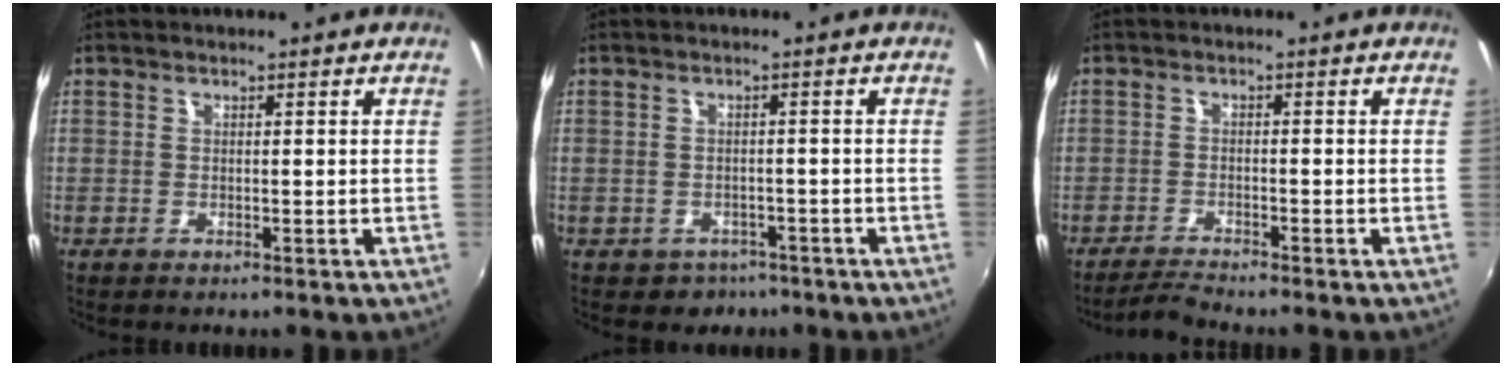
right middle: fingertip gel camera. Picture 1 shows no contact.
{"total": 4.1, "force": [-2.6, 3.1, 0.5], "torque": [-0.023, -0.004, -0.033]}
{"total": 3.0, "force": [-2.9, -0.4, 0.7], "torque": [-0.029, -0.005, -0.060]}